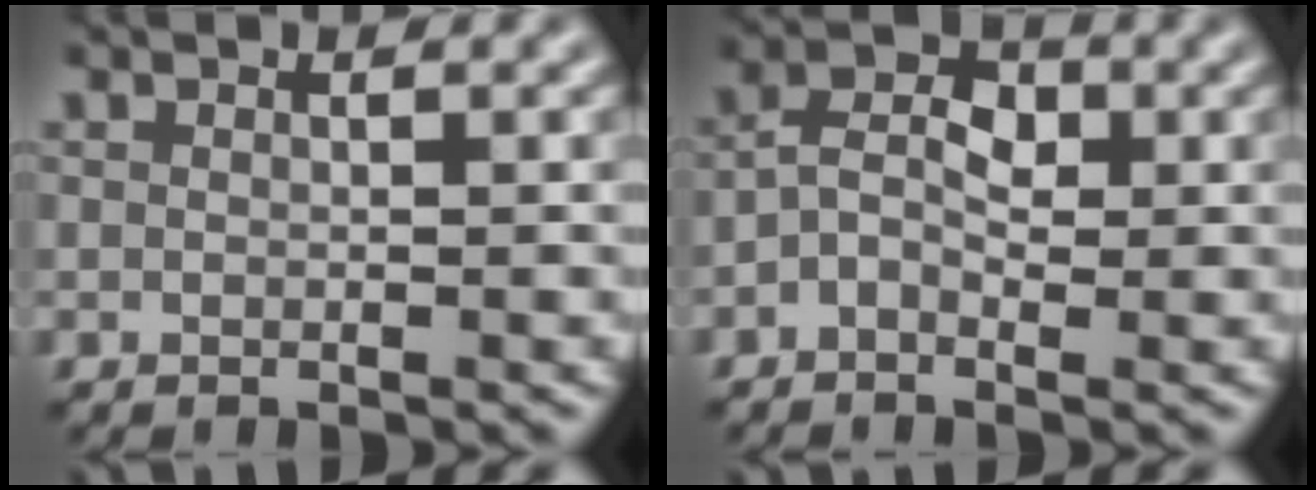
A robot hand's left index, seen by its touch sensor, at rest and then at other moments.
{"total": 3.2, "force": [-0.9, 2.0, 2.4], "torque": [-0.046, 0.009, -0.024]}